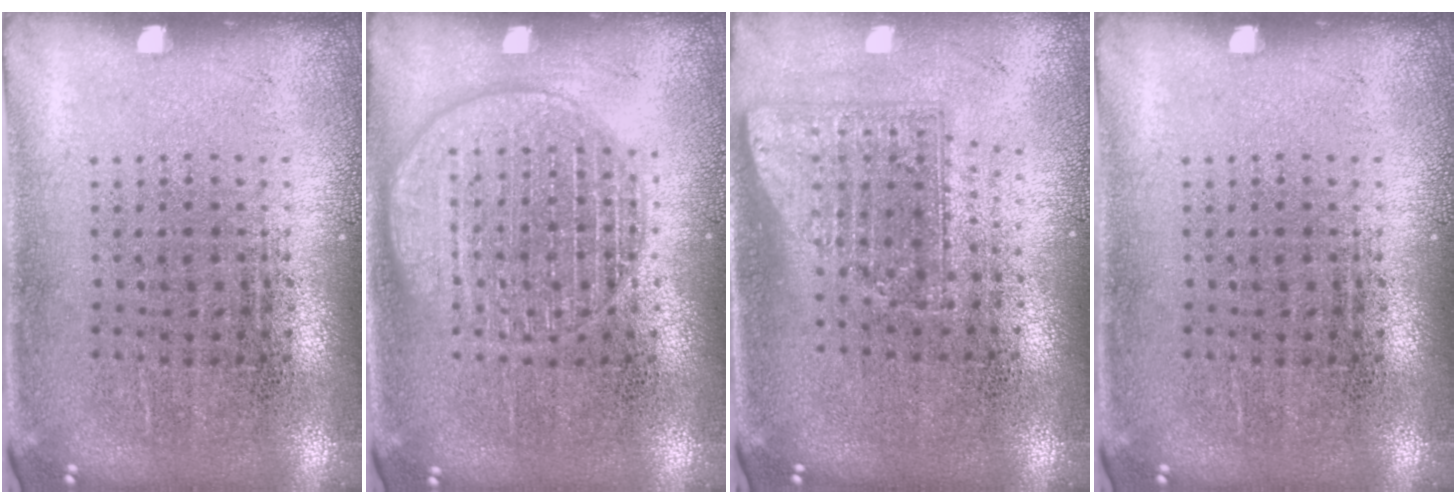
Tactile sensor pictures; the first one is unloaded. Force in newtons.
{"total": 3.1, "press": 3.1, "slide": 0.5}
{"total": 1.7, "press": 1.3, "slide": 1.0}
{"total": 0.0}